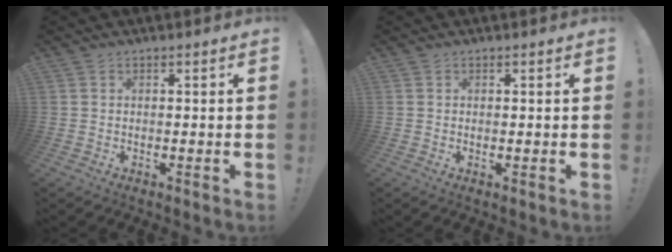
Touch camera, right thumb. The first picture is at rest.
{"total": 0.5, "force": [0.3, 0.1, 0.4], "torque": [-0.004, 0.000, 0.005]}